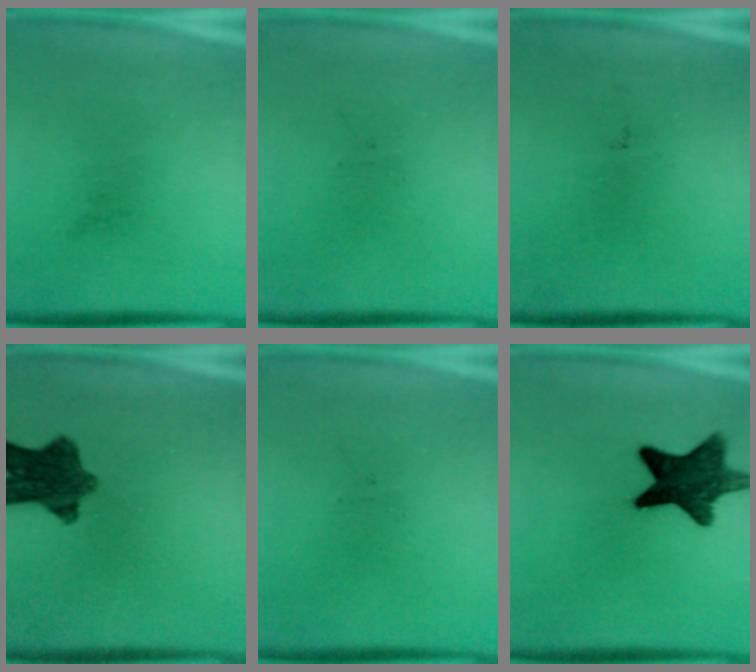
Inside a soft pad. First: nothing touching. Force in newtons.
{"total": 0.0}
{"total": 0.0}
{"total": 9.3}
{"total": 0.0}
{"total": 12.3}